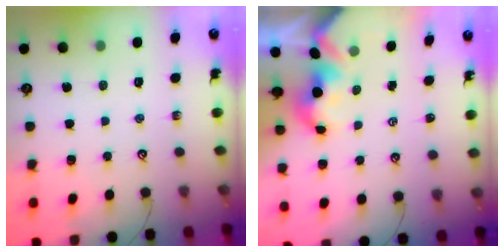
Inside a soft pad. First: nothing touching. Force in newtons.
{"total": 1.5, "press": 1.5, "slide": 0.3}